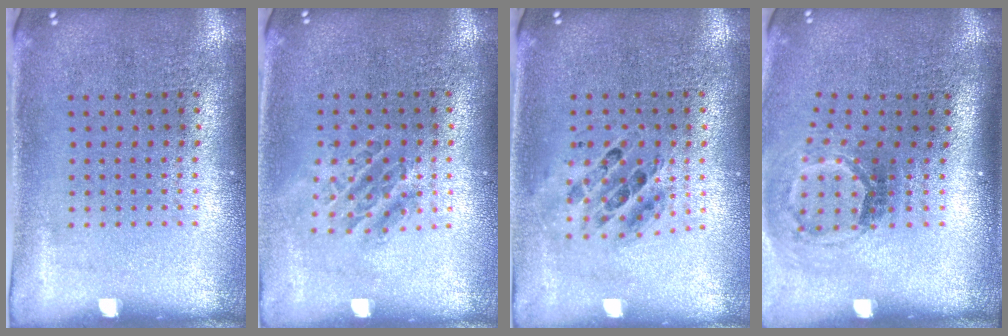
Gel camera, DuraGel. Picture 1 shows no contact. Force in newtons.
{"total": 1.1, "press": 1.1, "slide": 0.3}
{"total": 0.7, "press": 0.7, "slide": 0.1}
{"total": 1.8, "press": 1.1, "slide": 1.4}